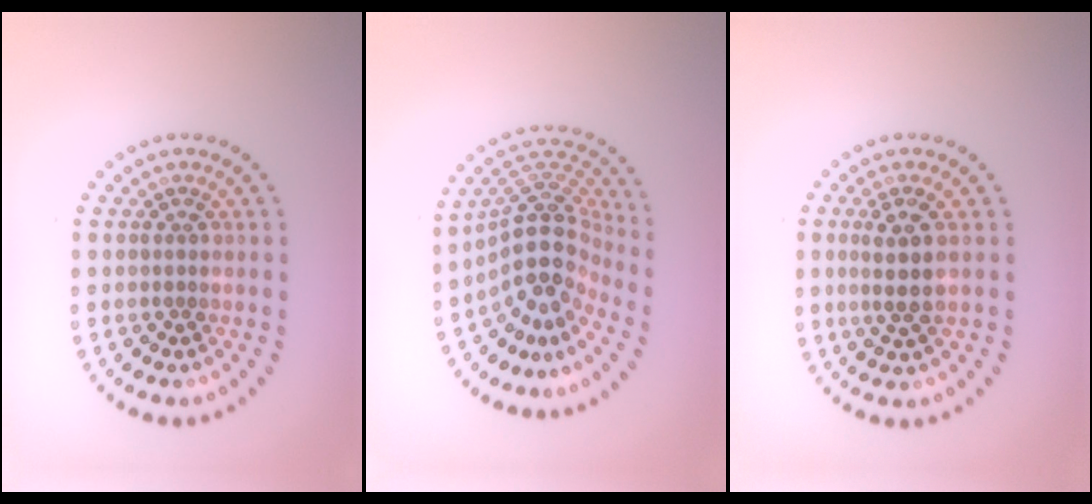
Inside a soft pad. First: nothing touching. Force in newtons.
{"total": 5.4, "press": 4.0, "slide": 3.7}
{"total": 2.6, "press": 2.2, "slide": 1.4}